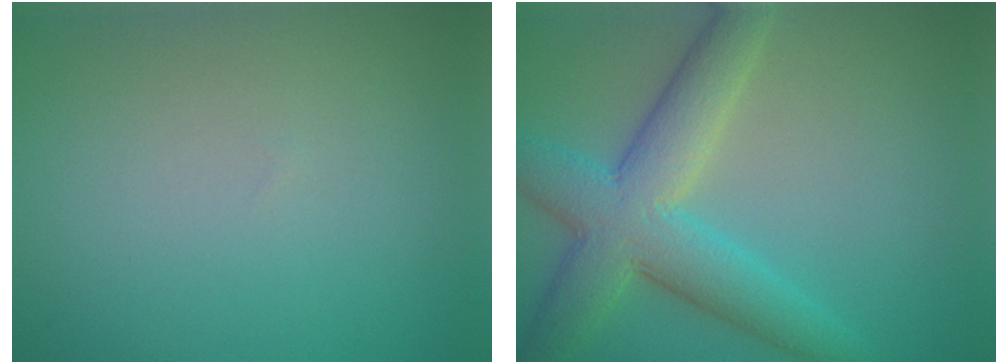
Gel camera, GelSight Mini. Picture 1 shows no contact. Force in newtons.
{"total": 7.3, "press": 7.3, "slide": 0.3}